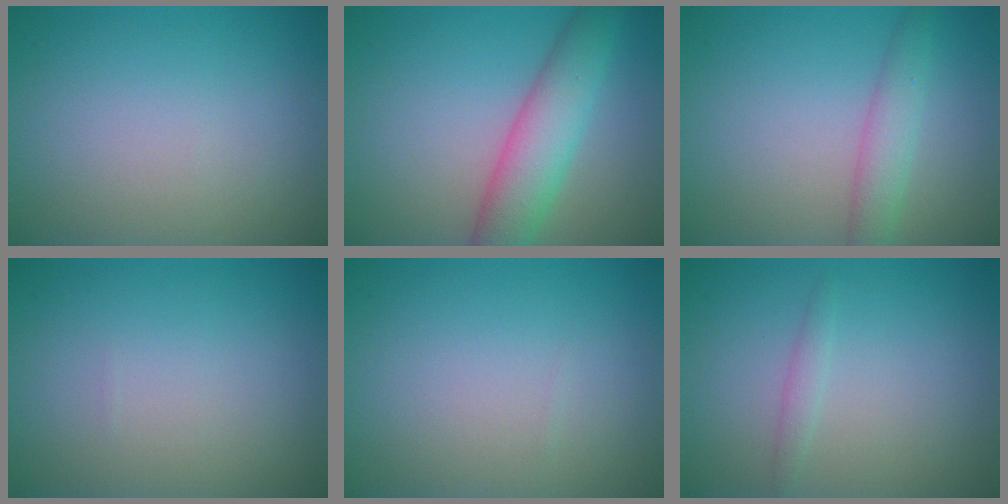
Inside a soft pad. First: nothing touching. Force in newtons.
{"total": 5.6, "press": 5.6, "slide": 0.2}
{"total": 2.8, "press": 2.8, "slide": 0.1}
{"total": 0.0}
{"total": 0.0}
{"total": 0.9, "press": 0.9, "slide": 0.1}